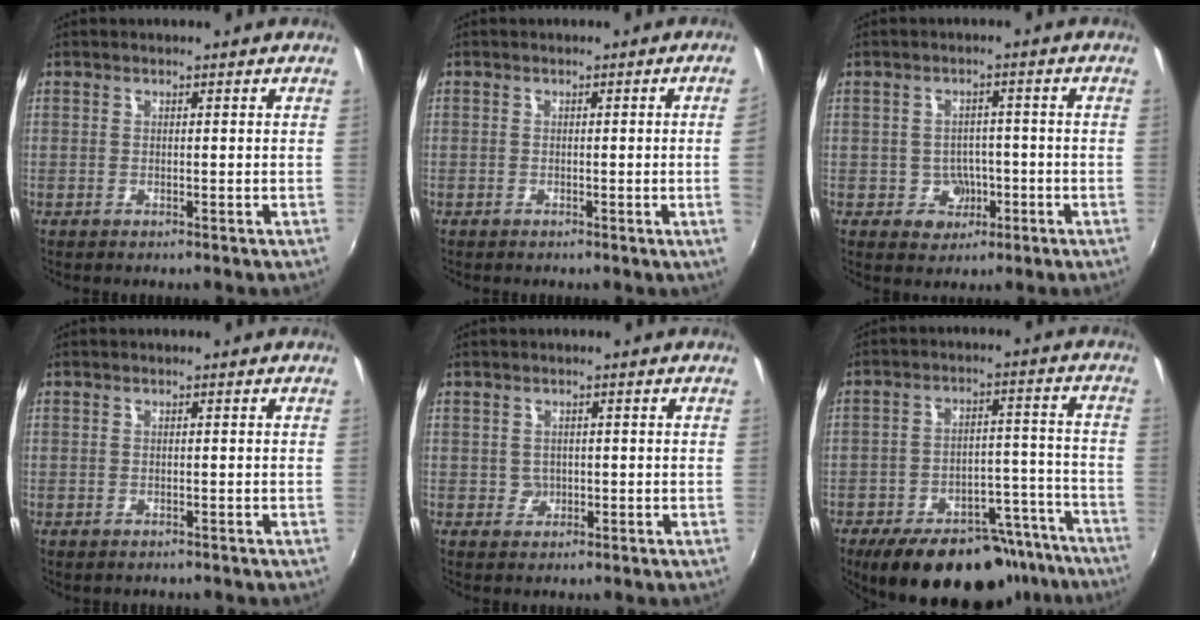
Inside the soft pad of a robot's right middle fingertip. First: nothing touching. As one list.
[{"total": 2.0, "force": [-0.1, -1.1, 1.7], "torque": [-0.024, -0.010, 0.001]}, {"total": 4.7, "force": [-1.6, 4.2, 1.2], "torque": [-0.030, 0.010, -0.012]}, {"total": 0.6, "force": [-0.4, 0.4, 0.1], "torque": [-0.003, -0.002, -0.005]}, {"total": 1.7, "force": [-0.1, 1.7, 0.1], "torque": [0.004, 0.001, 0.001]}, {"total": 20.8, "force": [-16.3, 8.9, 9.5], "torque": [-0.150, 0.026, -0.205]}]